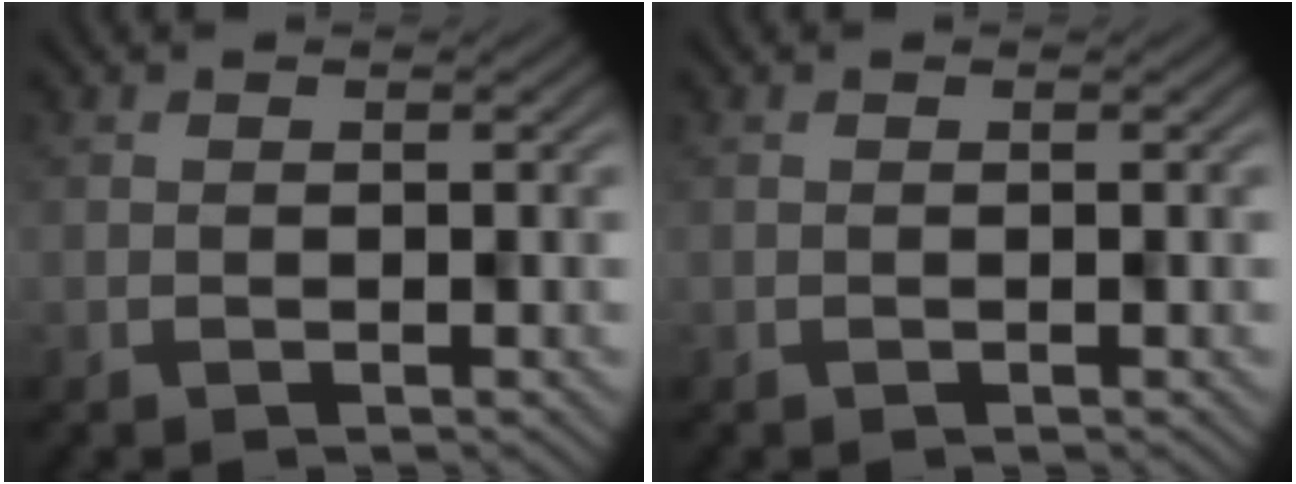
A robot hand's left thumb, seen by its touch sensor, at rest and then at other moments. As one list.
[{"total": 0.0}]